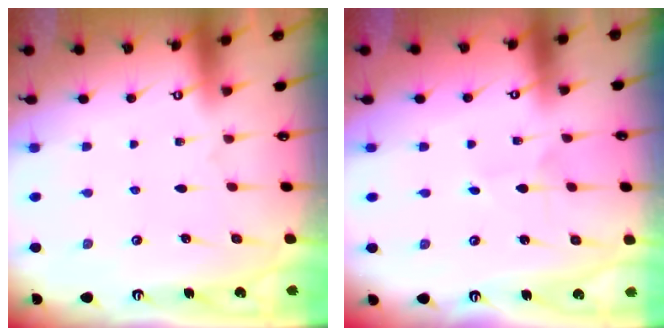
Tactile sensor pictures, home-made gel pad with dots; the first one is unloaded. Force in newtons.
{"total": 1.3, "press": 1.3, "slide": 0.1}